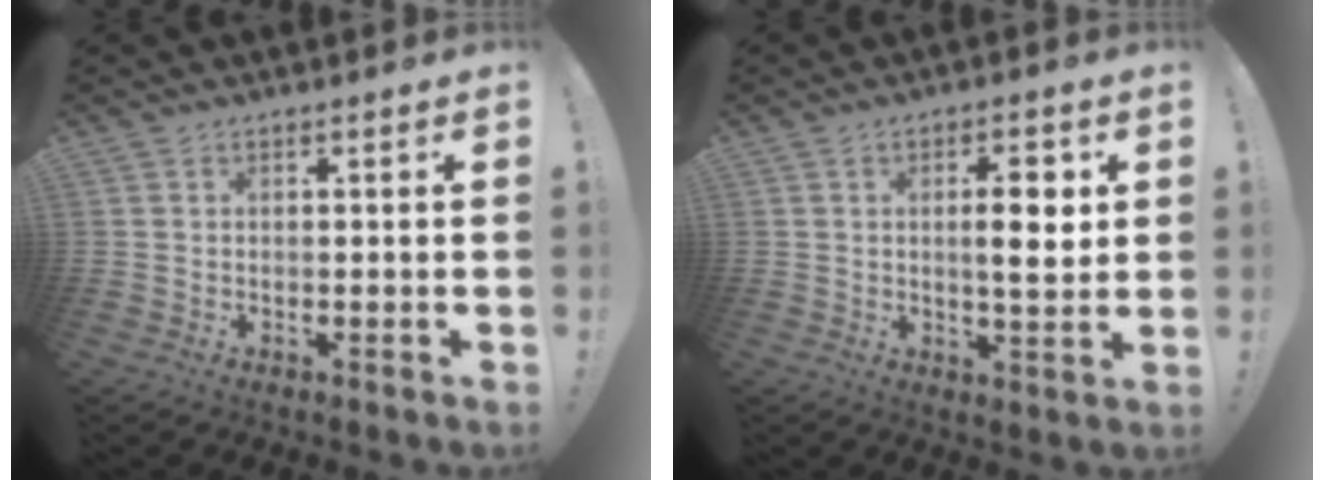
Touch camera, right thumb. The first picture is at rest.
{"total": 7.6, "force": [1.1, 2.2, 7.2], "torque": [-0.106, -0.002, 0.009]}